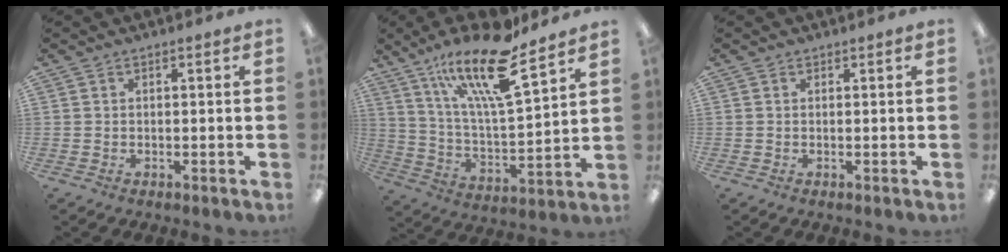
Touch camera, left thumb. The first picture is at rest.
{"total": 20.5, "force": [14.3, 5.3, 13.7], "torque": [-0.242, -0.081, 0.237]}
{"total": 0.0}